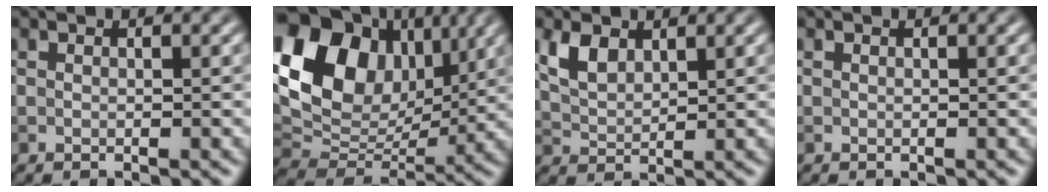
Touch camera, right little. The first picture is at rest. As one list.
[{"total": 13.9, "force": [5.2, 9.6, 8.6], "torque": [-0.171, 0.020, 0.100]}, {"total": 3.1, "force": [1.8, 1.8, 1.9], "torque": [-0.045, 0.001, 0.037]}, {"total": 0.0}]